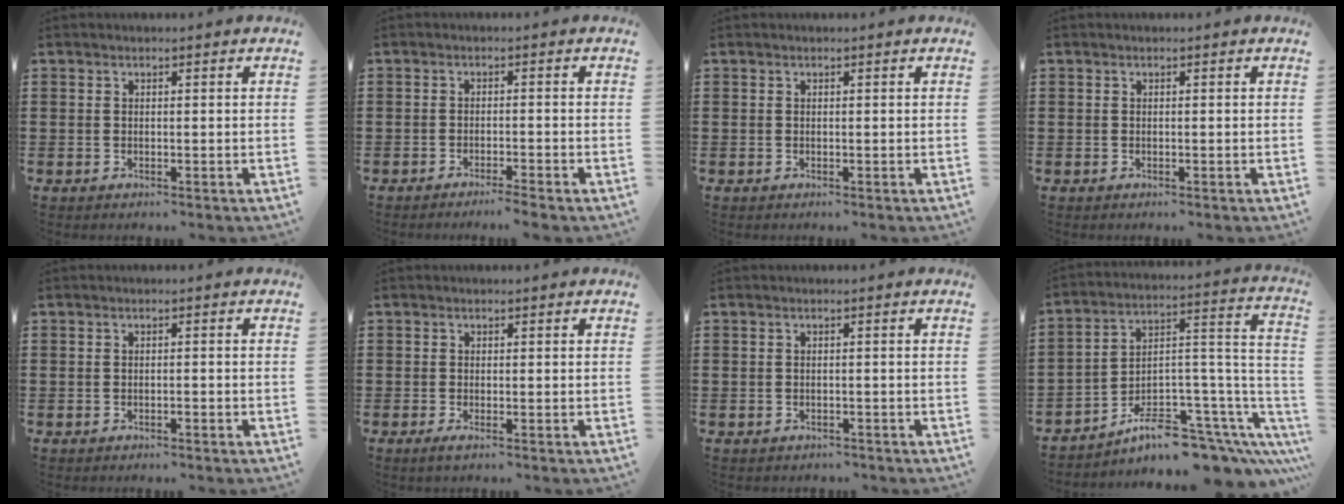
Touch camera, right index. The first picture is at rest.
{"total": 1.8, "force": [-1.6, -0.3, 0.7], "torque": [-0.012, 0.002, -0.031]}
{"total": 0.0}
{"total": 0.0}
{"total": 0.6, "force": [-0.4, 0.0, 0.4], "torque": [-0.009, -0.003, -0.008]}
{"total": 0.8, "force": [-0.2, 0.1, 0.8], "torque": [-0.013, -0.005, -0.003]}
{"total": 0.6, "force": [-0.6, 0.2, 0.1], "torque": [-0.004, 0.000, -0.013]}
{"total": 8.6, "force": [-6.4, 3.5, 4.7], "torque": [-0.075, 0.006, -0.115]}